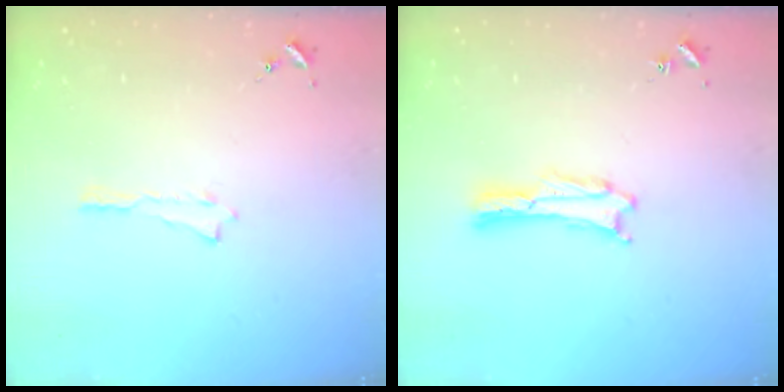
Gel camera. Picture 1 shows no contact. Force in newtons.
{"total": 1.5, "press": 1.4, "slide": 0.2}